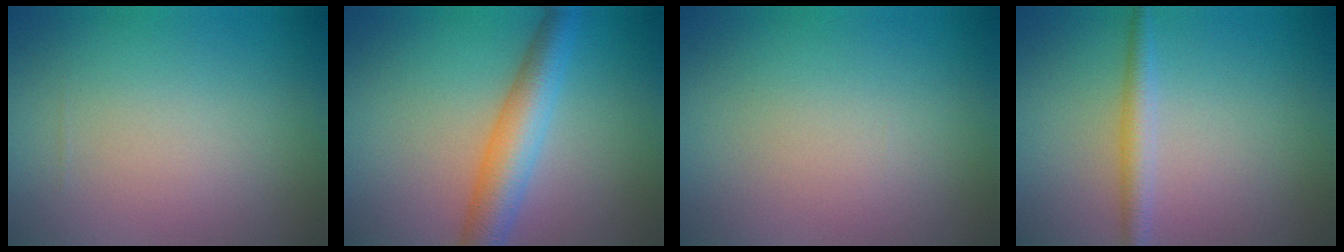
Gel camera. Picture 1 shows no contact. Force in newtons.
{"total": 5.0, "press": 5.0, "slide": 0.1}
{"total": 0.0}
{"total": 2.2, "press": 2.2, "slide": 0.0}